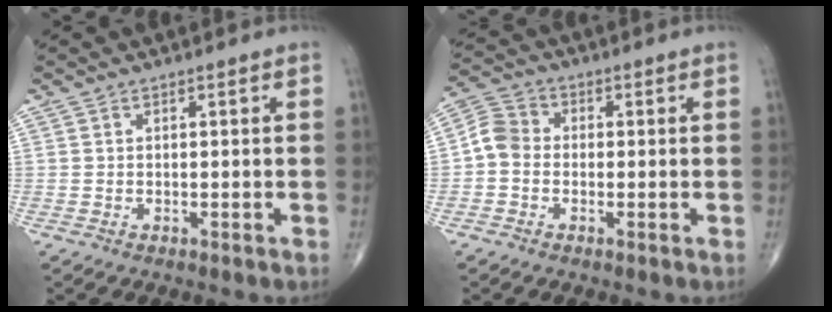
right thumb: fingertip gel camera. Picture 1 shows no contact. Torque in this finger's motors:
{"motor_torque": [0.13, 0.13, 0.02, -0.08, 0.01]}